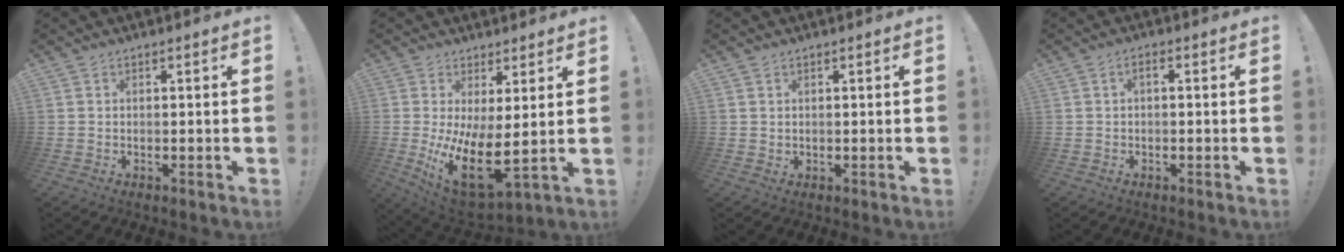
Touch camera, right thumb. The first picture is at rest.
{"total": 12.6, "force": [0.7, 4.3, 11.9], "torque": [-0.202, -0.038, 0.021]}
{"total": 1.2, "force": [0.8, 0.9, 0.3], "torque": [-0.002, -0.001, 0.014]}
{"total": 1.5, "force": [-0.7, 0.4, 1.3], "torque": [-0.024, 0.006, -0.013]}